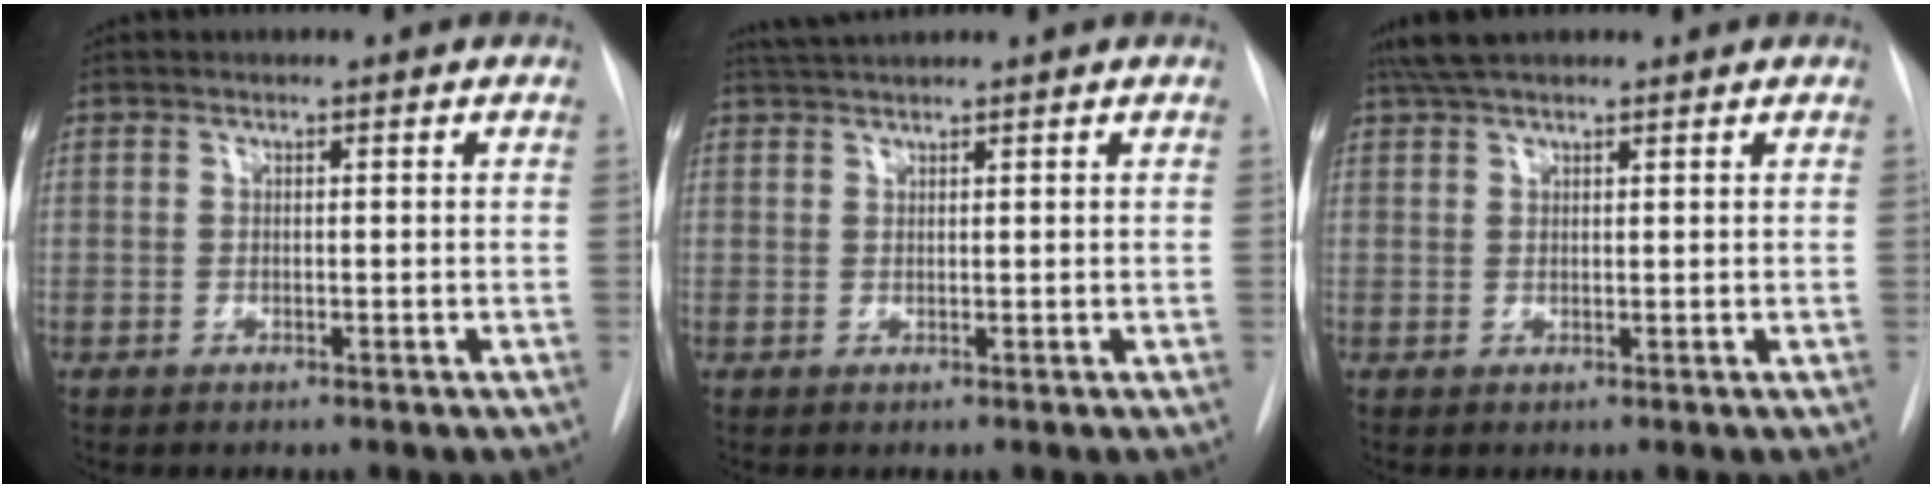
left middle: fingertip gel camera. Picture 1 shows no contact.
{"total": 2.8, "force": [2.6, -0.4, 0.9], "torque": [-0.014, 0.019, 0.051]}
{"total": 5.4, "force": [4.4, 1.3, 2.7], "torque": [-0.050, 0.032, 0.082]}